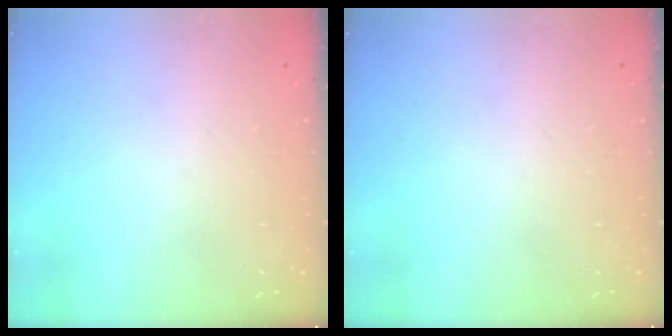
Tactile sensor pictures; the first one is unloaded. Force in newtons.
{"total": 0.0}